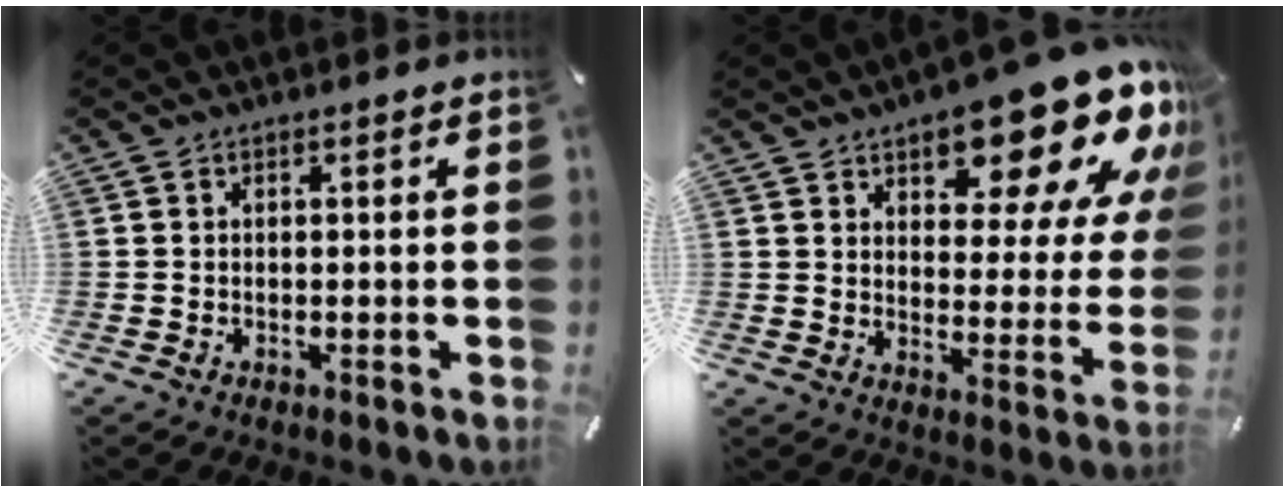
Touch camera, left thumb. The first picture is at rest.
{"total": 20.0, "force": [14.6, 8.2, 11.1], "torque": [-0.137, -0.107, 0.240]}